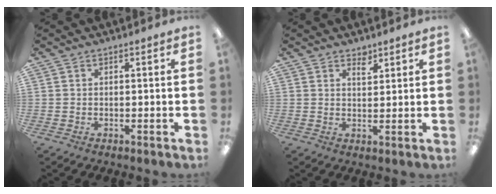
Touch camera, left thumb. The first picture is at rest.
{"total": 2.8, "force": [2.3, 1.2, 1.1], "torque": [0.000, -0.015, 0.037]}